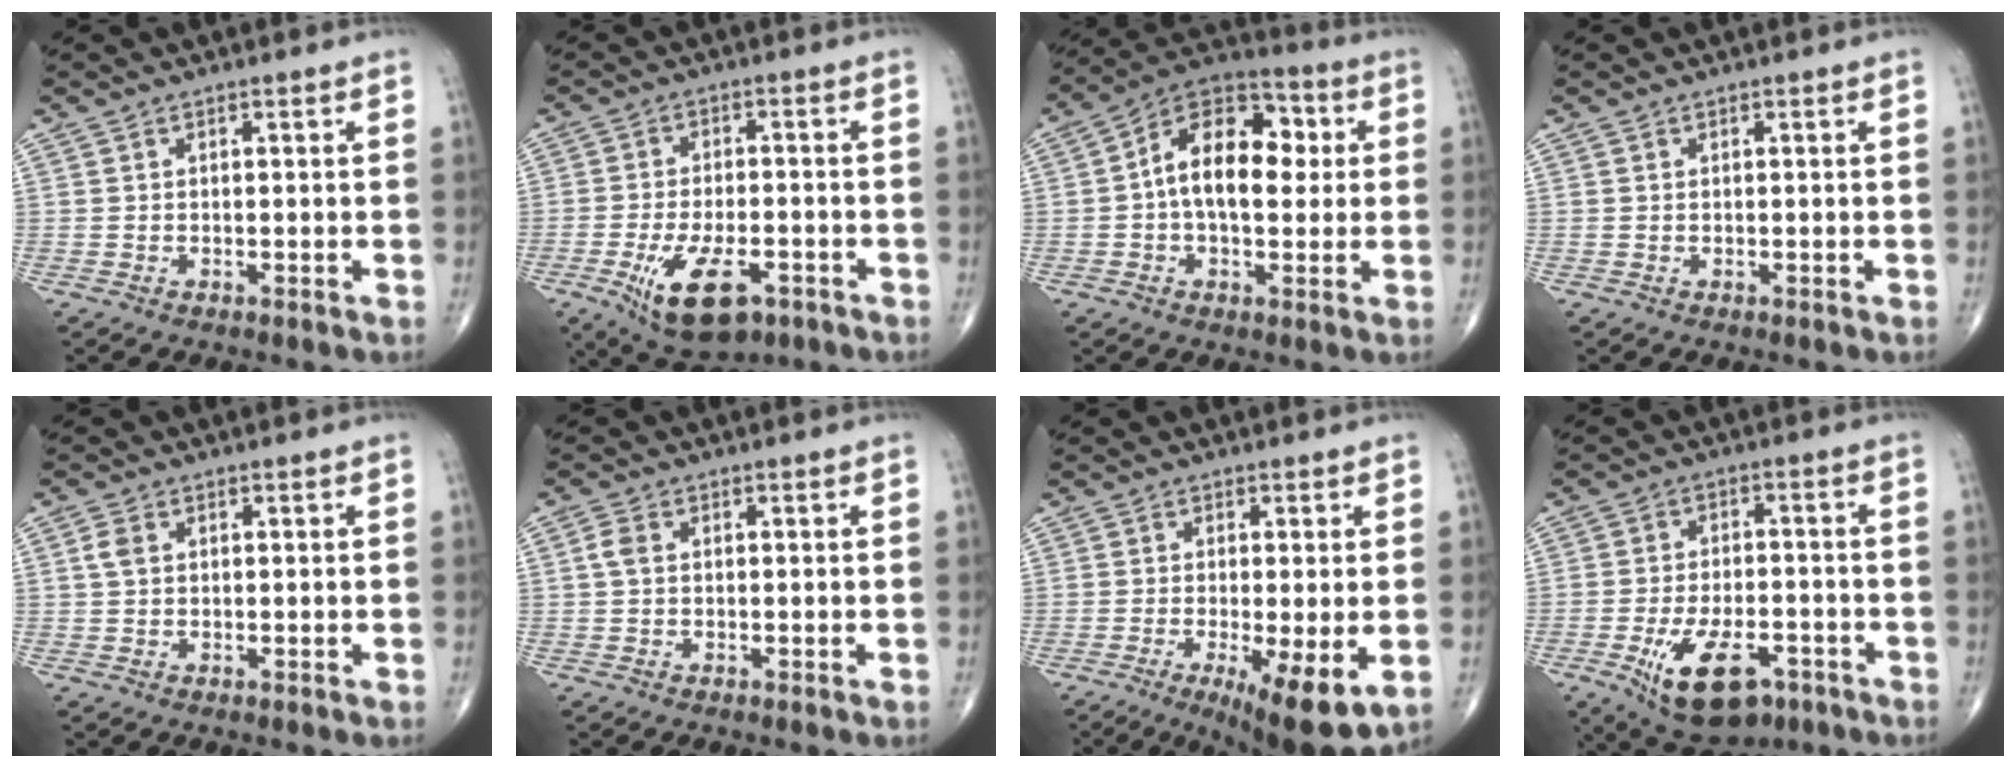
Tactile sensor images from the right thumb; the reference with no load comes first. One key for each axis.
{"total": 12.6, "fx": -5.6, "fy": 5.9, "fz": 9.6, "tx": -0.159, "ty": 0.009, "tz": -0.082}
{"total": 15.6, "fx": 1.4, "fy": 9.1, "fz": 12.6, "tx": -0.177, "ty": 0.032, "tz": 0.012}
{"total": 0.0}
{"total": 2.3, "fx": 0.5, "fy": 1.6, "fz": 1.5, "tx": -0.035, "ty": 0.006, "tz": 0.009}
{"total": 2.2, "fx": 0.2, "fy": 1.5, "fz": 1.6, "tx": -0.037, "ty": 0.006, "tz": 0.000}
{"total": 11.3, "fx": -3.5, "fy": 3.0, "fz": 10.4, "tx": -0.159, "ty": -0.023, "tz": -0.048}
{"total": 13.6, "fx": -6.4, "fy": 6.9, "fz": 9.8, "tx": -0.153, "ty": 0.017, "tz": -0.092}